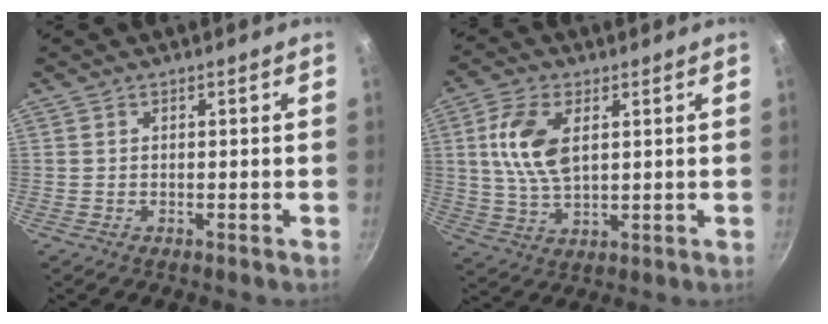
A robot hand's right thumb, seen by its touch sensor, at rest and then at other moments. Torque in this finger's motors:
{"motor_torque": [-0.77, 1.04, 0.97, 0.53, 0.17]}